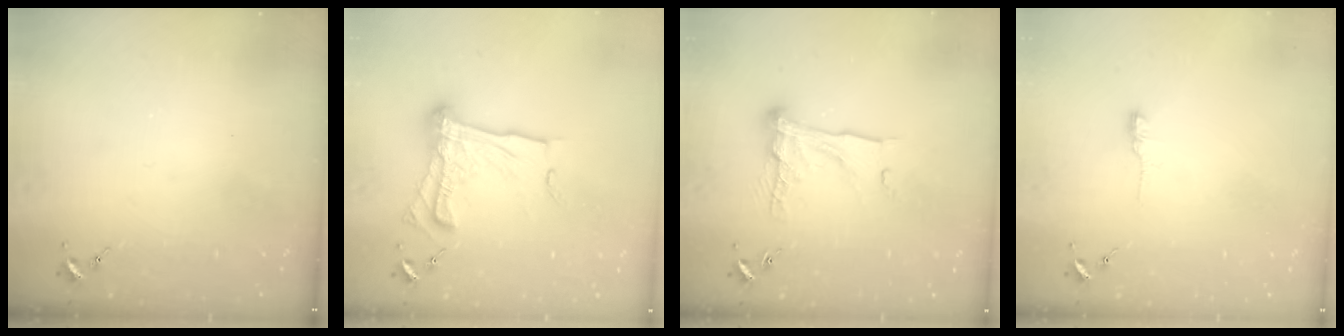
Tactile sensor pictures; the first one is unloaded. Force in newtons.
{"total": 18.7, "press": 18.7, "slide": 1.5}
{"total": 13.4, "press": 13.4, "slide": 1.1}
{"total": 6.1, "press": 6.1, "slide": 0.6}